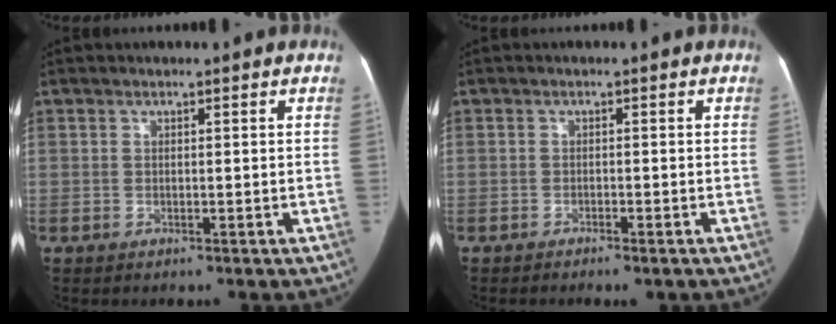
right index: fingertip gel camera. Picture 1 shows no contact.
{"total": 2.0, "force": [-1.6, 0.2, 1.2], "torque": [-0.015, -0.005, -0.019]}